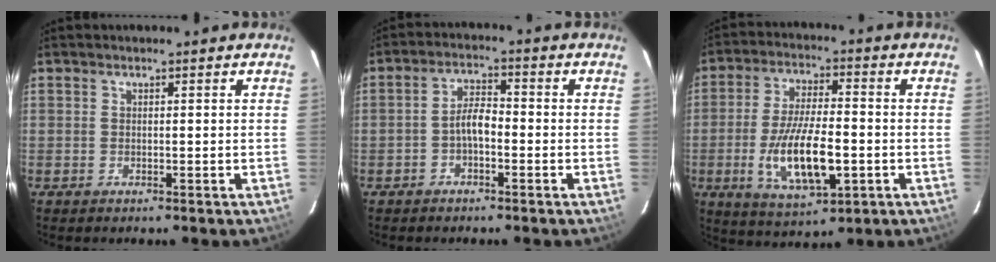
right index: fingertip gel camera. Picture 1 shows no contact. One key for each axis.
{"total": 4.0, "fx": -1.6, "fy": 1.7, "fz": 3.2, "tx": -0.064, "ty": 0.013, "tz": -0.030}
{"total": 14.1, "fx": -3.6, "fy": 5.0, "fz": 12.7, "tx": -0.253, "ty": -0.016, "tz": -0.056}